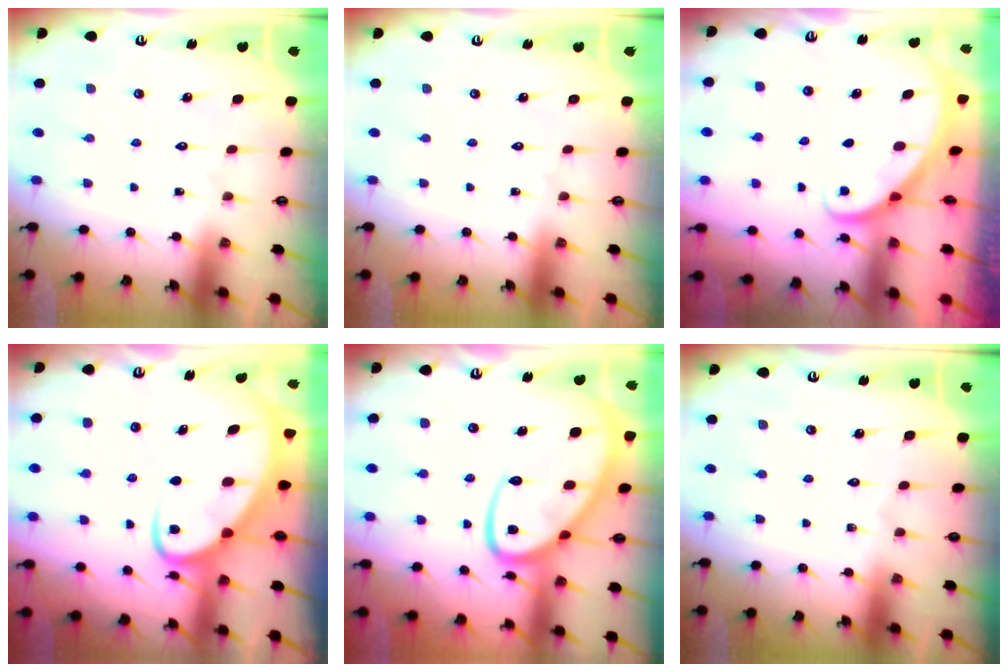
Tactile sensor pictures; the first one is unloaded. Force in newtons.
{"total": 0.0}
{"total": 2.0, "press": 2.0, "slide": 0.1}
{"total": 6.3, "press": 6.2, "slide": 0.8}
{"total": 15.8, "press": 15.7, "slide": 1.6}
{"total": 0.0}